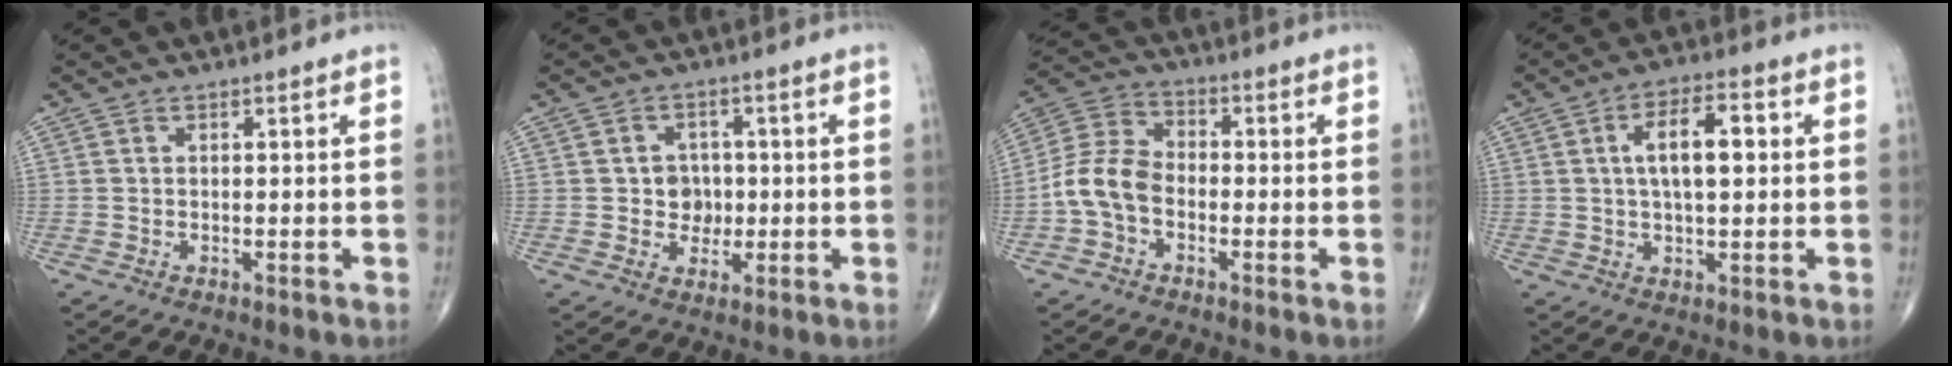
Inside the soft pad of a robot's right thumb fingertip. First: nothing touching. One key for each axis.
{"total": 4.8, "fx": -0.1, "fy": 4.3, "fz": 2.1, "tx": 0.001, "ty": 0.006, "tz": -0.002}
{"total": 8.6, "fx": -2.5, "fy": 5.9, "fz": 5.7, "tx": -0.108, "ty": 0.031, "tz": -0.062}
{"total": 9.0, "fx": 1.4, "fy": 3.9, "fz": 8.0, "tx": -0.121, "ty": 0.013, "tz": 0.019}